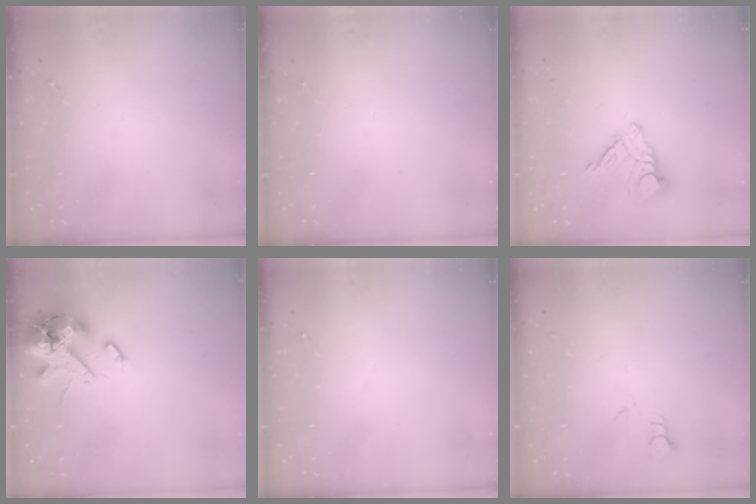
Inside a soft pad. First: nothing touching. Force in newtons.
{"total": 0.0}
{"total": 9.7, "press": 9.7, "slide": 1.1}
{"total": 13.2, "press": 13.0, "slide": 2.2}
{"total": 0.0}
{"total": 2.0, "press": 2.0, "slide": 0.1}